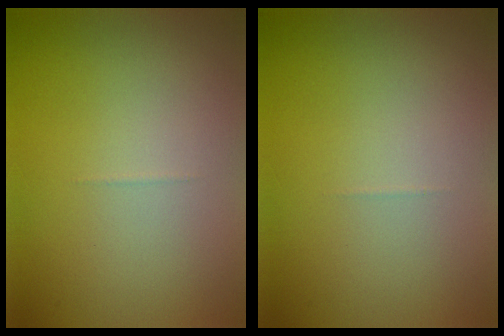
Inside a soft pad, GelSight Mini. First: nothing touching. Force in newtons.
{"total": 0.0}